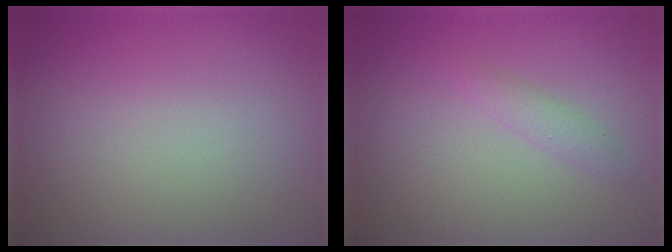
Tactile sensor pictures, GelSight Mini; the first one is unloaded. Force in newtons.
{"total": 1.3, "press": 1.3, "slide": 0.0}